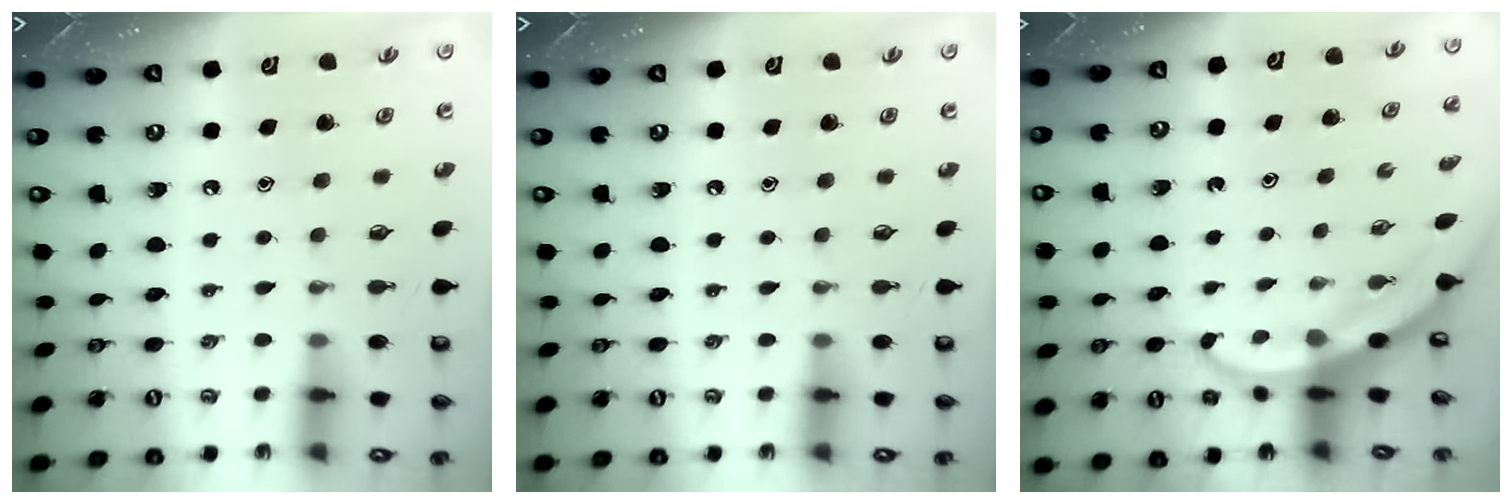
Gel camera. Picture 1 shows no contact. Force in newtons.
{"total": 0.0}
{"total": 3.3, "press": 3.3, "slide": 0.1}